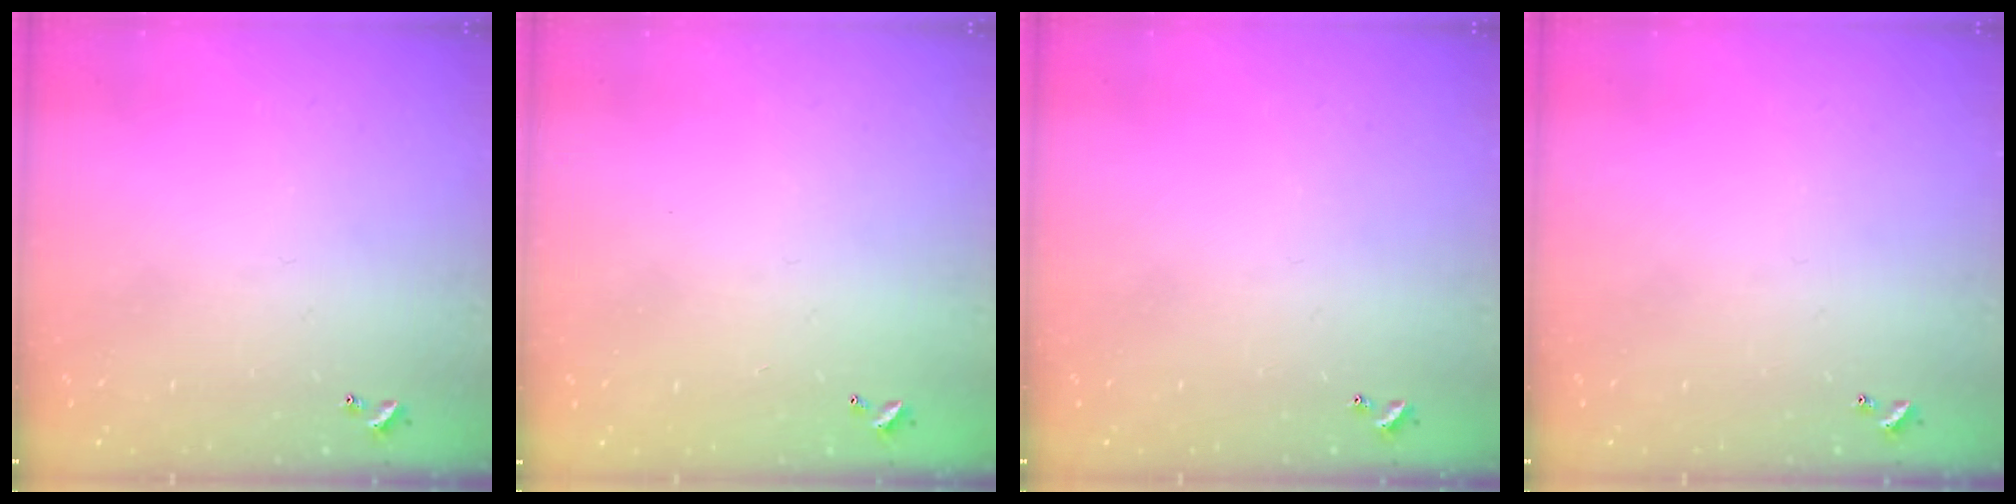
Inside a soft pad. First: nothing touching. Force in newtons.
{"total": 2.8, "press": 2.8, "slide": 0.1}
{"total": 0.0}
{"total": 0.0}